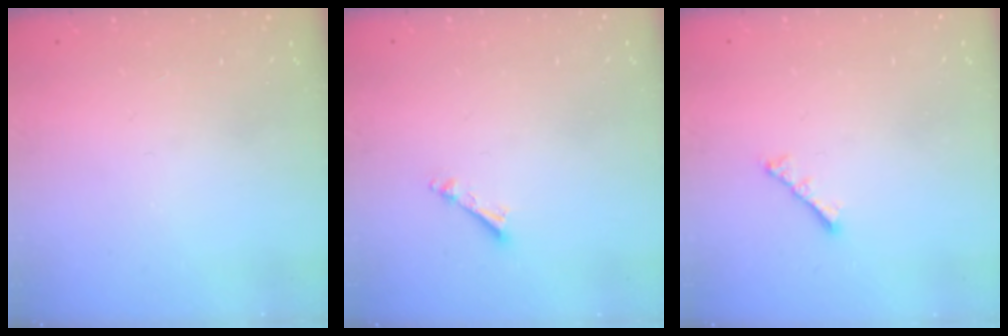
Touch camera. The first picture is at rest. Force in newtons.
{"total": 3.3, "press": 3.3, "slide": 0.1}
{"total": 3.0, "press": 3.0, "slide": 0.5}